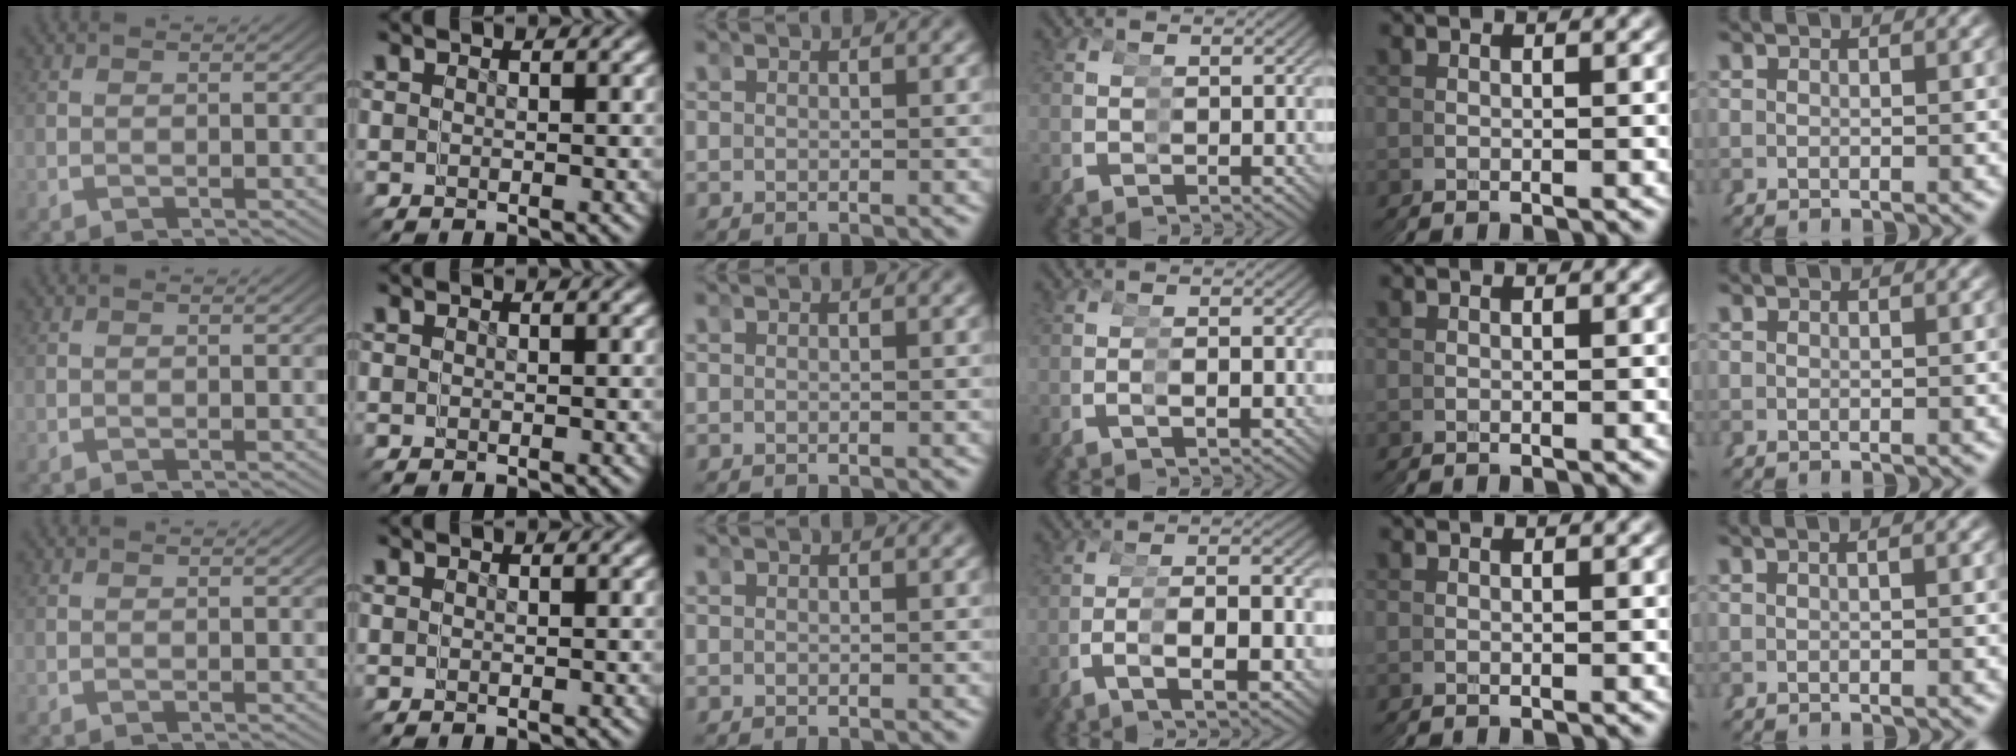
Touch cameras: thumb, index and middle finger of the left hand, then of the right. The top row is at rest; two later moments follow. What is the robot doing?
{"motion": "grasp_and_lifting", "object": "bandage"}